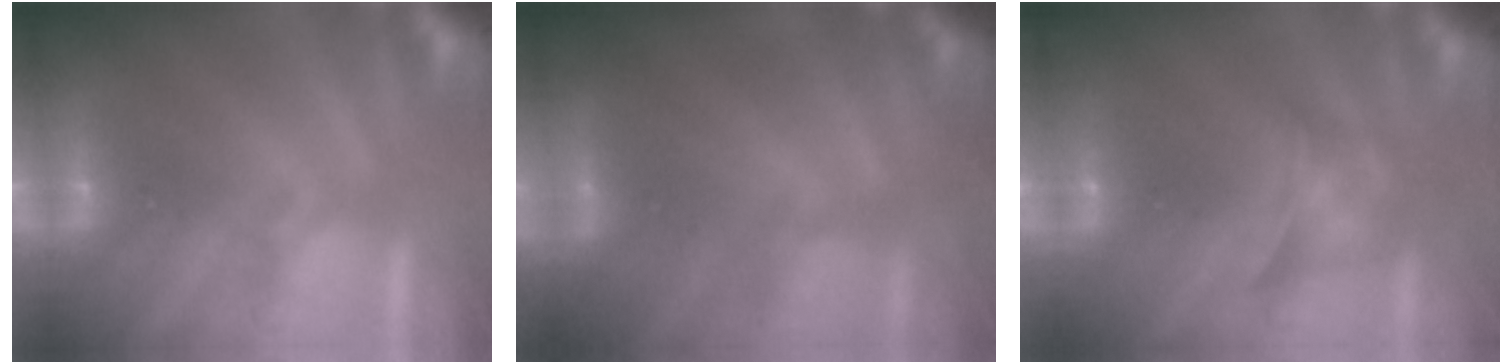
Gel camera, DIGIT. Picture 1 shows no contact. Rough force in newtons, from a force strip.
{"total": 4.6}
{"total": 8.4}